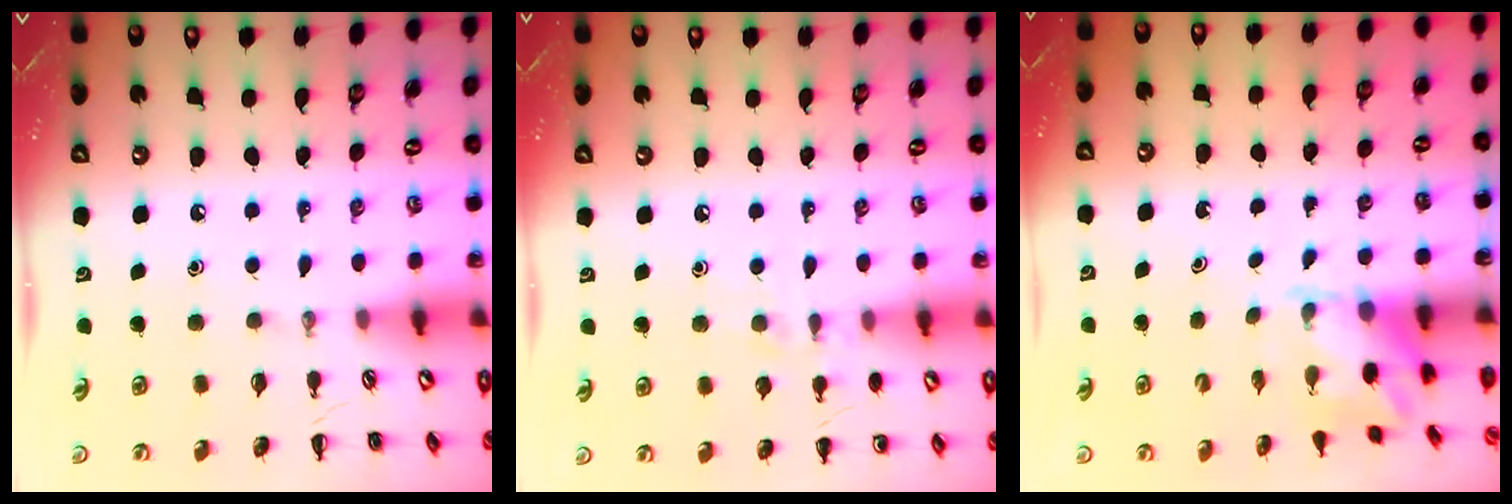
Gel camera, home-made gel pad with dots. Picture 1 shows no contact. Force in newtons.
{"total": 7.0, "press": 6.7, "slide": 2.0}
{"total": 2.0, "press": 1.9, "slide": 0.7}